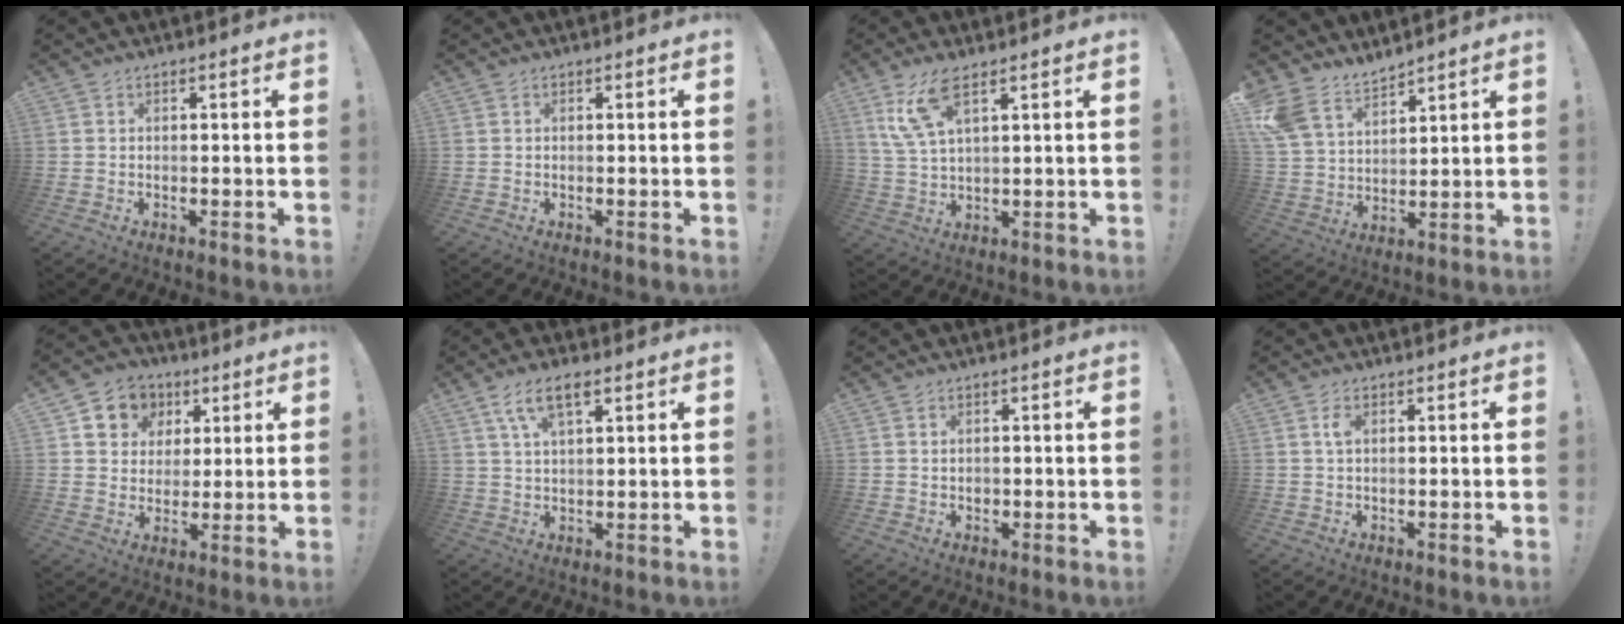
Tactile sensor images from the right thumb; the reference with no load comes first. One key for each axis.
{"total": 0.0}
{"total": 9.7, "fx": 5.4, "fy": 3.1, "fz": 7.4, "tx": -0.142, "ty": -0.013, "tz": 0.104}
{"total": 10.5, "fx": 8.9, "fy": 5.0, "fz": 2.6, "tx": -0.066, "ty": -0.060, "tz": 0.180}
{"total": 9.1, "fx": 3.3, "fy": 8.2, "fz": 2.3, "tx": -0.028, "ty": -0.020, "tz": 0.066}
{"total": 7.5, "fx": 4.0, "fy": 2.9, "fz": 5.7, "tx": -0.100, "ty": -0.002, "tz": 0.071}
{"total": 1.1, "fx": -0.1, "fy": 1.0, "fz": 0.1, "tx": -0.001, "ty": 0.001, "tz": -0.002}
{"total": 2.0, "fx": 0.5, "fy": 1.0, "fz": 1.7, "tx": -0.026, "ty": 0.003, "tz": 0.006}